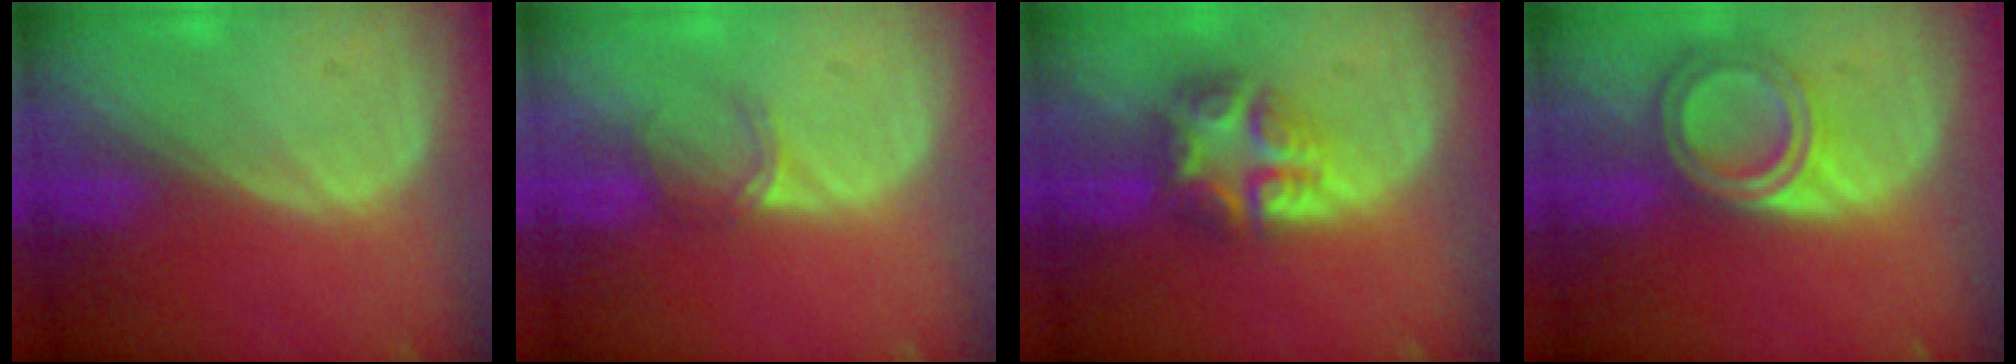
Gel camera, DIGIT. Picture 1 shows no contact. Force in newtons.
{"total": 2.5, "press": 2.0, "slide": 1.4}
{"total": 7.6, "press": 6.7, "slide": 3.7}
{"total": 6.5, "press": 5.8, "slide": 3.0}